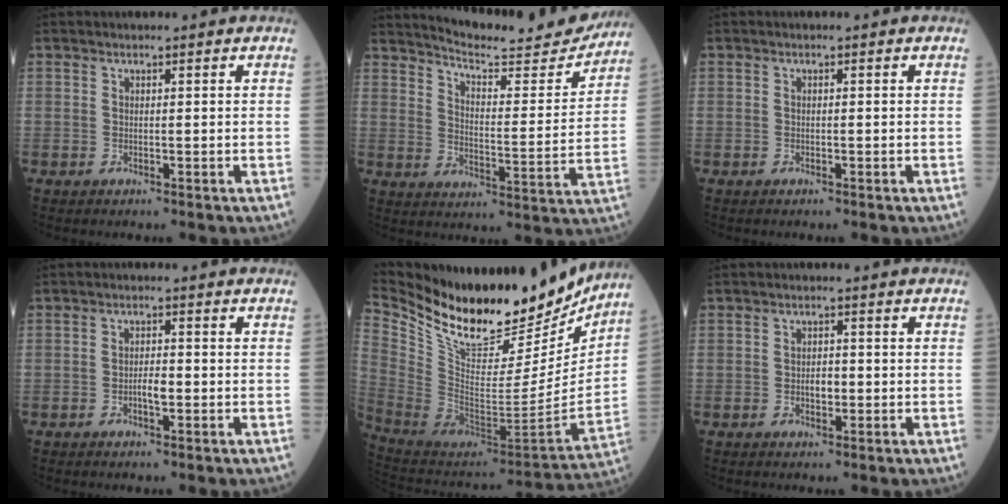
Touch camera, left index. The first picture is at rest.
{"total": 17.6, "force": [16.8, 1.8, 4.8], "torque": [-0.071, -0.054, 0.222]}
{"total": 0.0}
{"total": 2.1, "force": [-0.9, 0.6, 1.8], "torque": [-0.030, 0.000, -0.017]}
{"total": 26.4, "force": [21.9, 8.1, 12.2], "torque": [-0.233, -0.031, 0.352]}
{"total": 2.0, "force": [-0.6, 1.1, 1.5], "torque": [-0.023, 0.000, -0.010]}